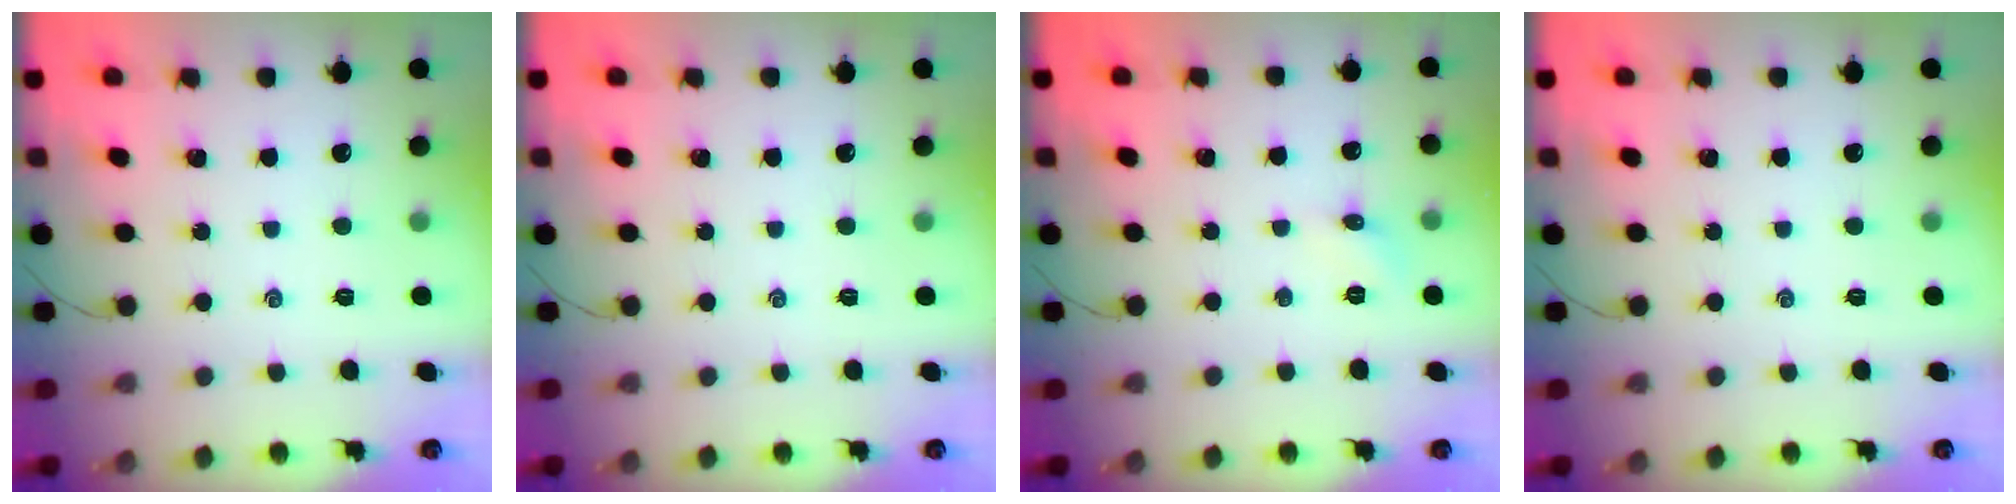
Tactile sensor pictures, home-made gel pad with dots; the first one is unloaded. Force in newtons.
{"total": 0.0}
{"total": 4.7, "press": 4.5, "slide": 1.5}
{"total": 0.0}